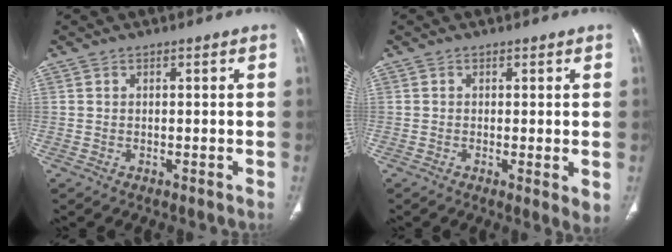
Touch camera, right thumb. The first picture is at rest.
{"total": 3.3, "force": [-0.3, 0.8, 3.2], "torque": [-0.051, -0.013, -0.010]}